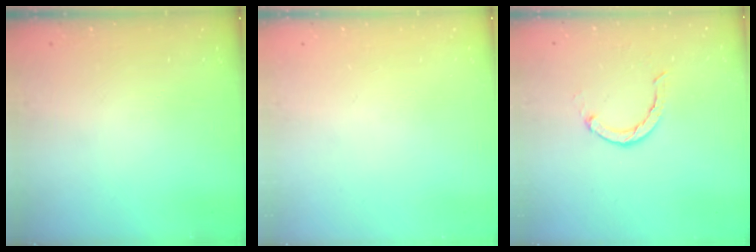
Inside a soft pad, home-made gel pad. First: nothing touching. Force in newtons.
{"total": 0.0}
{"total": 2.3, "press": 2.3, "slide": 0.3}